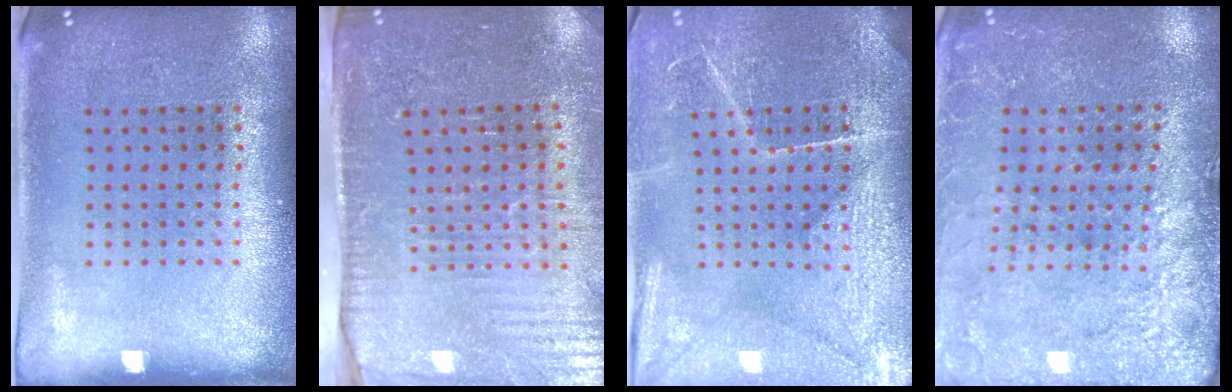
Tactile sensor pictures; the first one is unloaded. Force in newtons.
{"total": 3.7, "press": 3.5, "slide": 1.2}
{"total": 3.9, "press": 3.8, "slide": 1.1}
{"total": 2.9, "press": 2.9, "slide": 0.3}